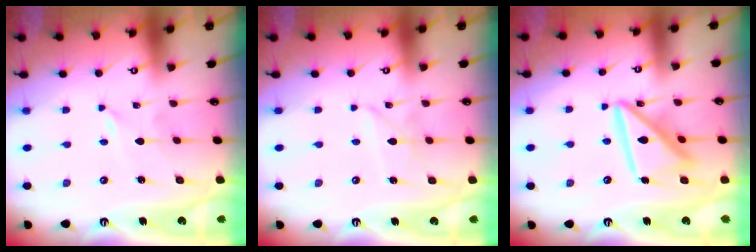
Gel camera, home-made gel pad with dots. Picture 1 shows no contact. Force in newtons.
{"total": 3.1, "press": 3.1, "slide": 0.4}
{"total": 13.9, "press": 13.9, "slide": 1.5}